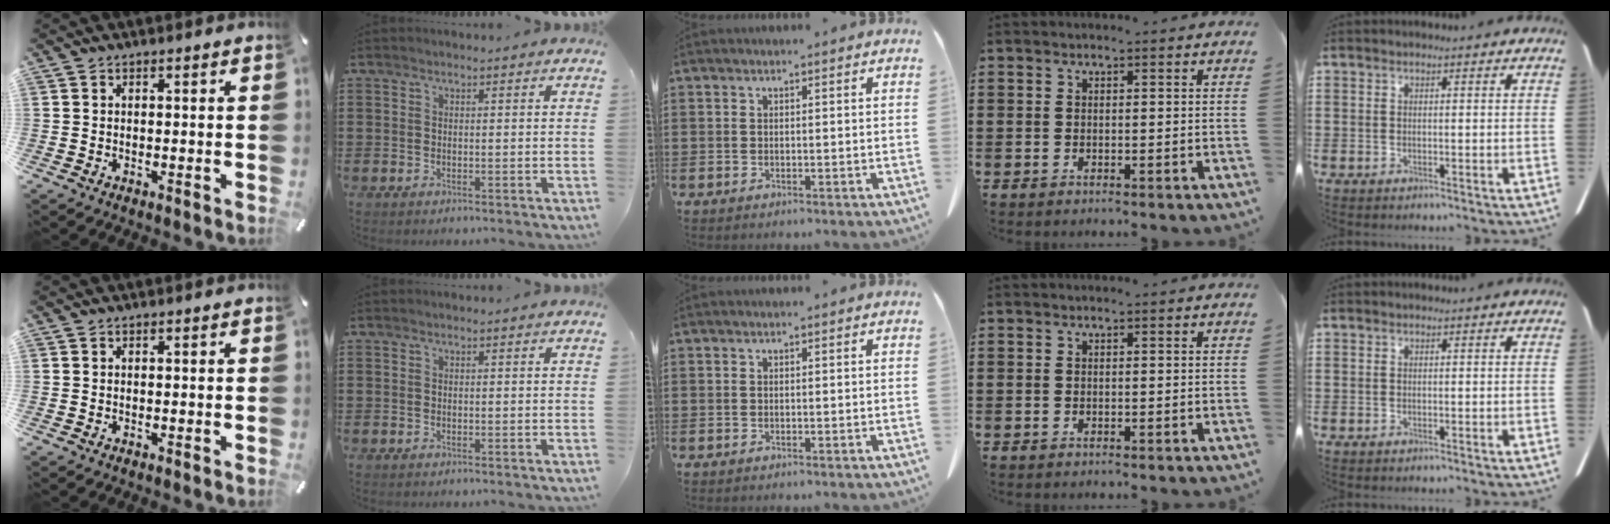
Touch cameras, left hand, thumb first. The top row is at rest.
{}